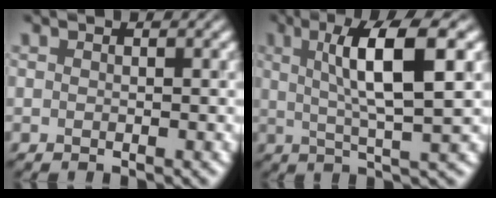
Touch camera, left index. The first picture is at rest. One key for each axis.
{"total": 7.9, "fx": 2.1, "fy": 1.6, "fz": 7.4, "tx": -0.109, "ty": 0.008, "tz": 0.034}